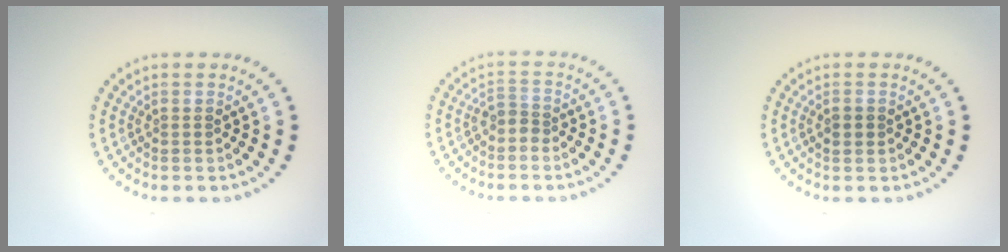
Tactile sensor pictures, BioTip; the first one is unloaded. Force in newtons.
{"total": 1.6, "press": 1.2, "slide": 1.0}
{"total": 1.1, "press": 1.1, "slide": 0.1}